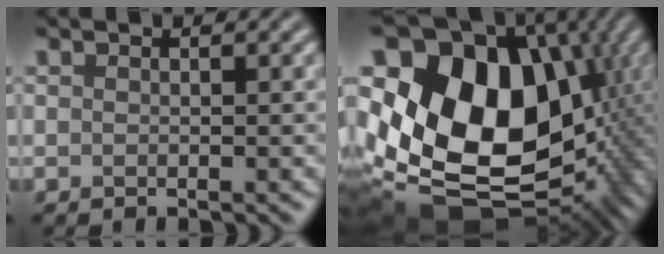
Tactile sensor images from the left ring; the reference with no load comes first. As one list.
[{"total": 19.5, "force": [1.1, 14.8, 12.7], "torque": [-0.235, -0.013, 0.046]}]